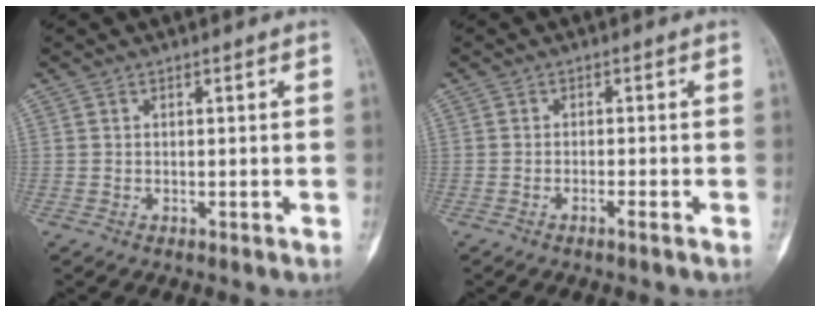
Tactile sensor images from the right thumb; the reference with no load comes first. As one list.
[{"total": 1.4, "force": [-0.9, 0.0, 1.0], "torque": [-0.021, 0.004, -0.018]}]